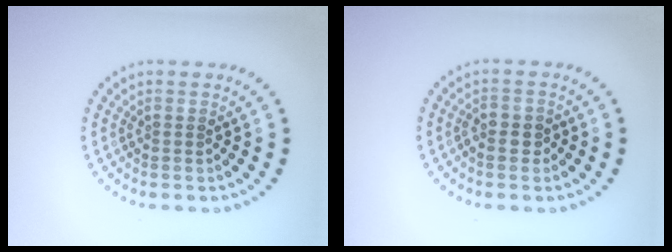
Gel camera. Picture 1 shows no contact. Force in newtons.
{"total": 1.4, "press": 1.4, "slide": 0.4}